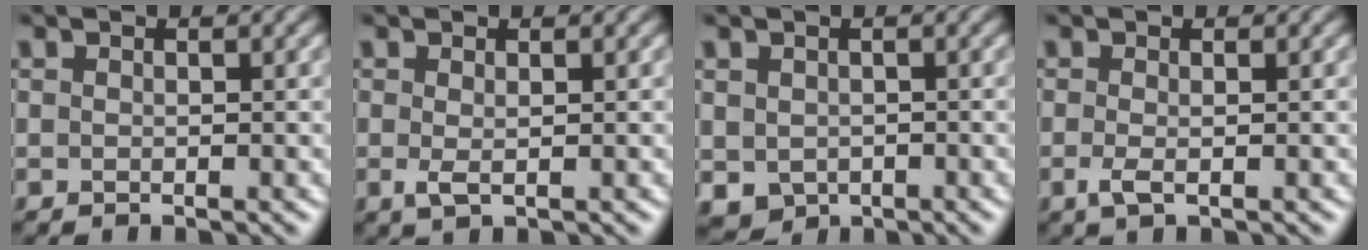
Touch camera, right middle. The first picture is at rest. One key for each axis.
{"total": 1.3, "fx": 0.0, "fy": 0.4, "fz": 1.2, "tx": -0.026, "ty": -0.003, "tz": -0.002}
{"total": 2.4, "fx": -0.5, "fy": 2.1, "fz": 1.0, "tx": -0.025, "ty": -0.011, "tz": -0.004}
{"total": 1.5, "fx": -0.4, "fy": 0.5, "fz": 1.4, "tx": -0.032, "ty": -0.006, "tz": -0.012}